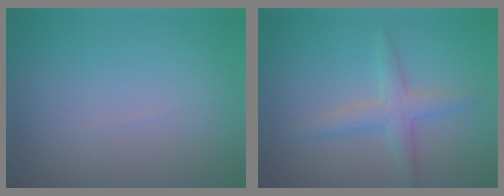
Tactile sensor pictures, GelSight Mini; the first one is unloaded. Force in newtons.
{"total": 2.5, "press": 2.5, "slide": 0.1}